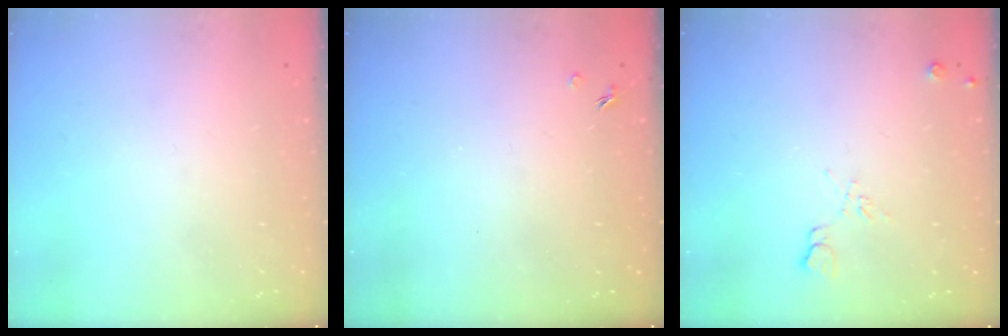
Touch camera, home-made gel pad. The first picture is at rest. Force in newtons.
{"total": 1.3, "press": 1.3, "slide": 0.3}
{"total": 7.1, "press": 7.1, "slide": 0.9}